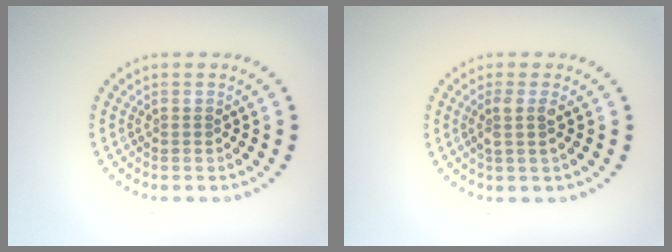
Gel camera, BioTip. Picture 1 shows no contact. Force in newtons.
{"total": 1.7, "press": 1.4, "slide": 1.0}